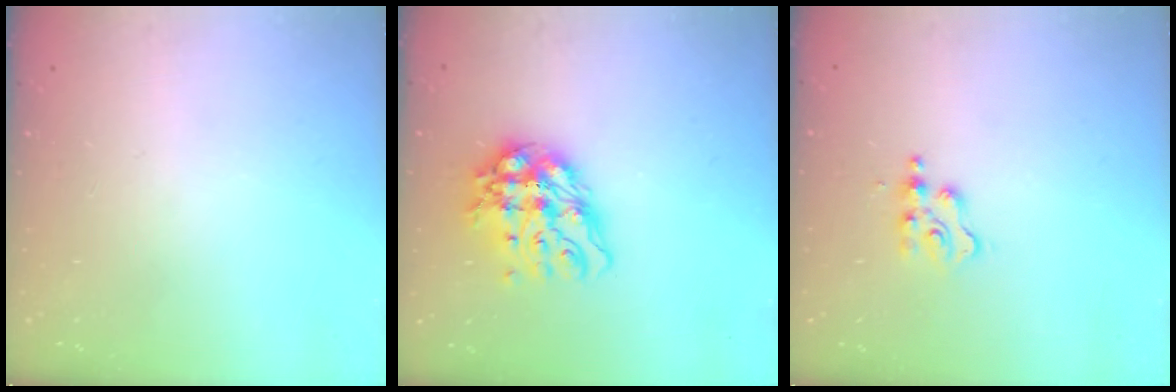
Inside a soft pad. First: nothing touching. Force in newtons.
{"total": 13.0, "press": 12.9, "slide": 1.5}
{"total": 3.1, "press": 3.1, "slide": 0.5}